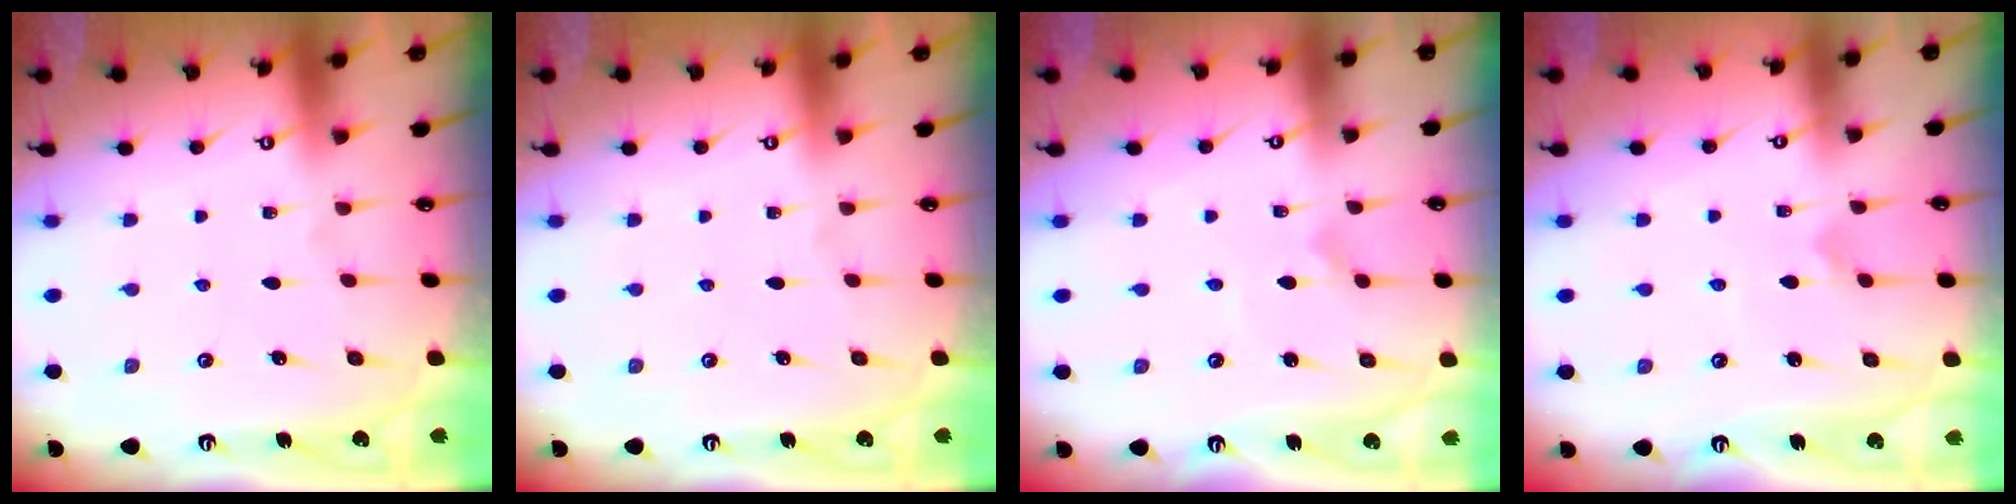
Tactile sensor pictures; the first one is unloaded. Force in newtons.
{"total": 0.0}
{"total": 1.0, "press": 1.0, "slide": 0.1}
{"total": 1.9, "press": 1.9, "slide": 0.1}